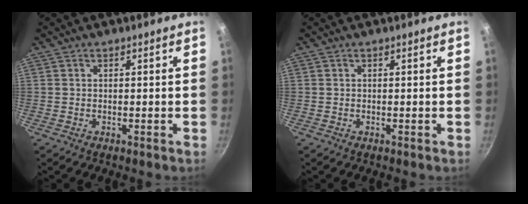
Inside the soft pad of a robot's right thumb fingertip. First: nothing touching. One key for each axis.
{"total": 0.0}